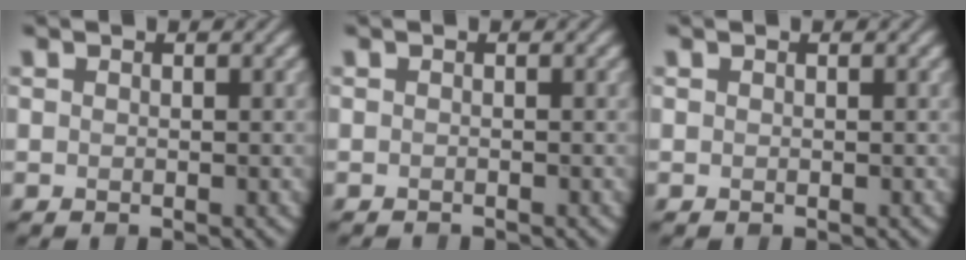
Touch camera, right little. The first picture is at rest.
{"total": 0.7, "force": [-0.7, 0.1, 0.2], "torque": [0.000, -0.004, -0.013]}
{"total": 0.0}